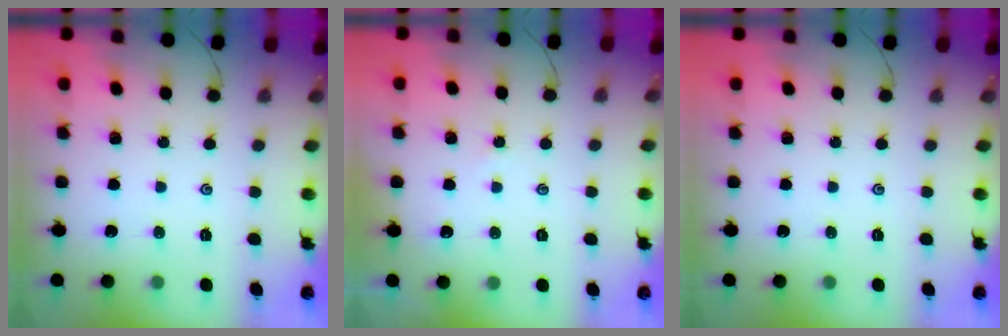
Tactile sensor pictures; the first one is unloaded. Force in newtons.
{"total": 2.2, "press": 2.2, "slide": 0.5}
{"total": 0.0}